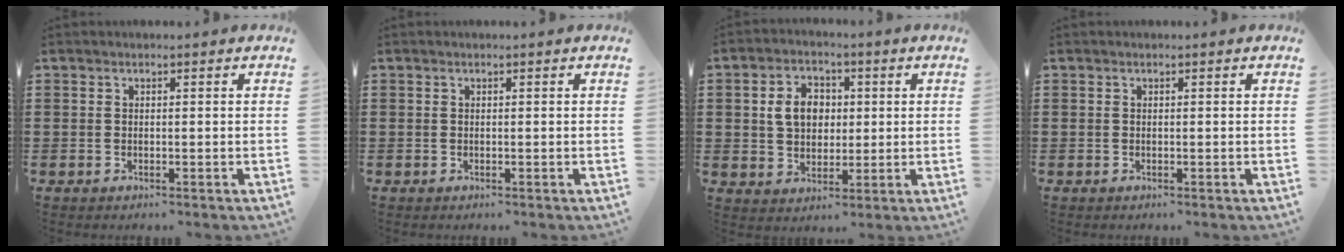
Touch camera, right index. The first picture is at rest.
{"total": 0.0}
{"total": 6.2, "force": [0.9, 4.9, 3.7], "torque": [-0.086, 0.011, 0.010]}
{"total": 0.0}